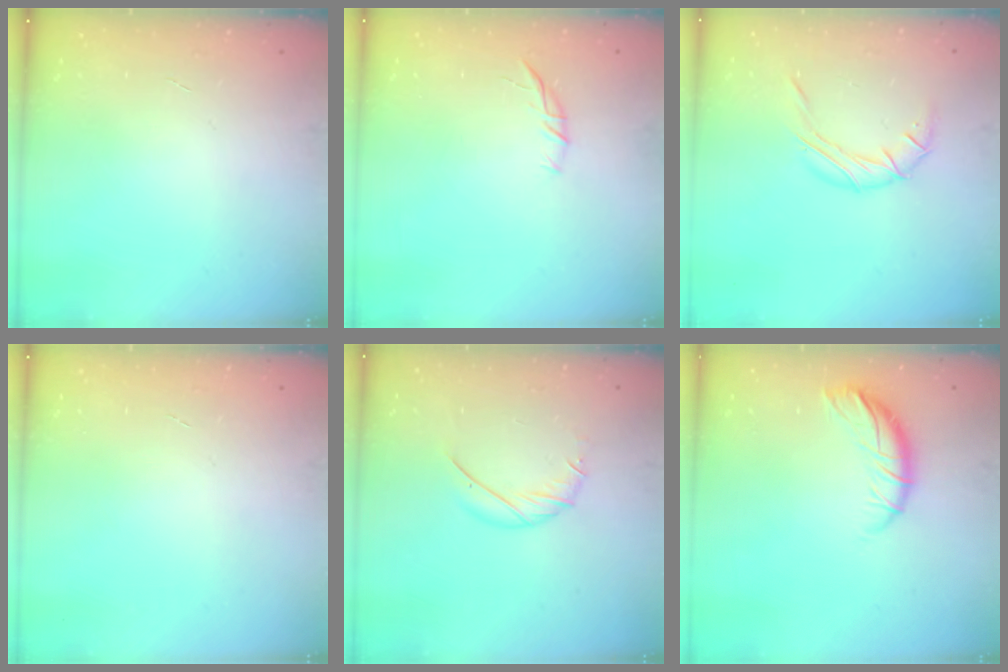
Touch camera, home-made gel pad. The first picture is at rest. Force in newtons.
{"total": 6.8, "press": 6.6, "slide": 1.6}
{"total": 8.3, "press": 8.3, "slide": 0.1}
{"total": 0.0}
{"total": 6.8, "press": 6.8, "slide": 0.4}
{"total": 10.4, "press": 10.3, "slide": 1.5}